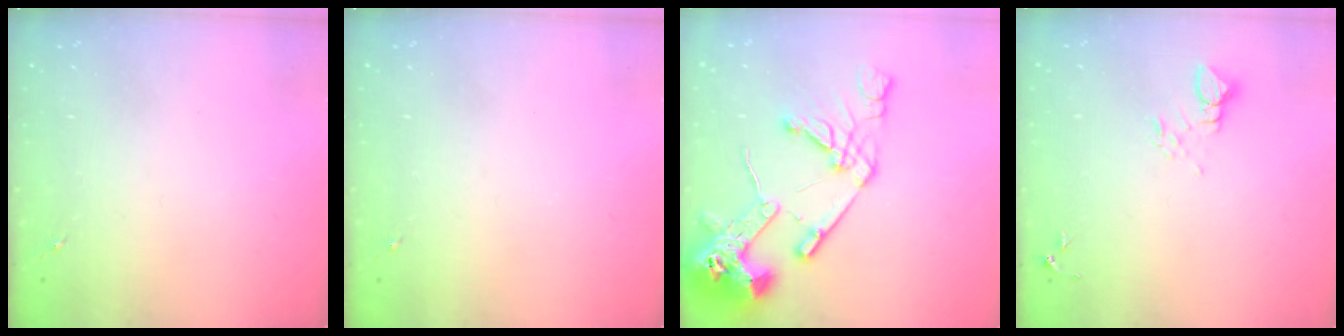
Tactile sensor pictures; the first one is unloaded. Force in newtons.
{"total": 0.0}
{"total": 18.5, "press": 18.4, "slide": 2.1}
{"total": 4.0, "press": 4.0, "slide": 0.3}